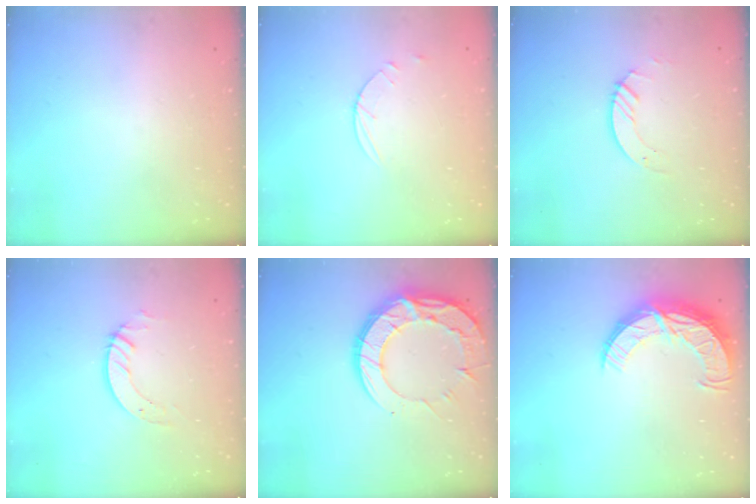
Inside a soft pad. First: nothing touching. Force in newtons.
{"total": 3.5, "press": 3.5, "slide": 0.4}
{"total": 3.3, "press": 3.3, "slide": 0.1}
{"total": 3.4, "press": 3.4, "slide": 0.1}
{"total": 19.5, "press": 19.4, "slide": 1.6}
{"total": 12.4, "press": 12.4, "slide": 1.0}